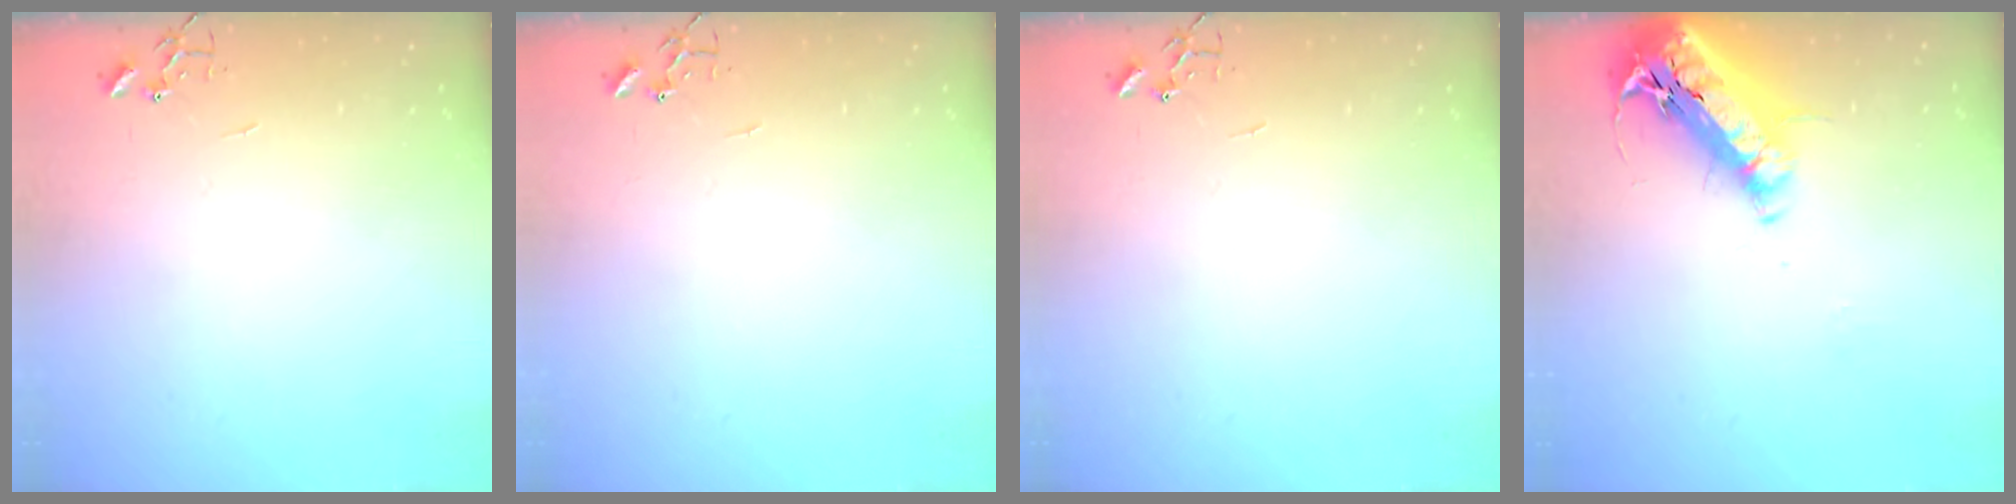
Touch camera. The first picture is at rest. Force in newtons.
{"total": 0.0}
{"total": 0.0}
{"total": 21.2, "press": 20.8, "slide": 4.0}